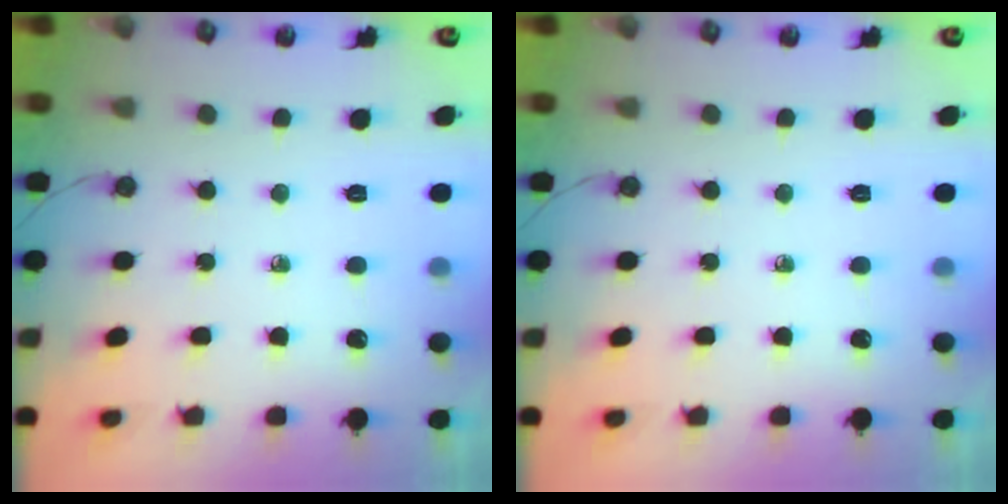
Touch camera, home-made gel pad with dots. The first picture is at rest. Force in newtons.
{"total": 0.0}